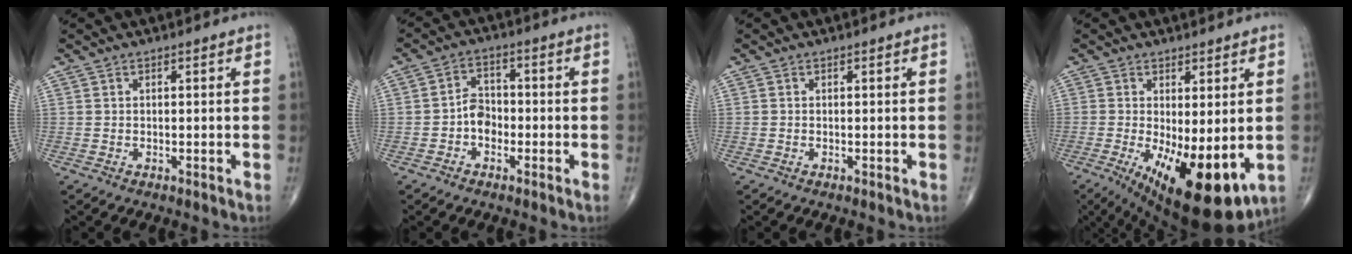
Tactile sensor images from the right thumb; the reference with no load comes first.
{"total": 4.7, "force": [-1.5, 3.5, 2.7], "torque": [-0.028, 0.022, -0.036]}
{"total": 0.0}
{"total": 15.5, "force": [-3.6, 5.8, 13.9], "torque": [-0.203, -0.031, -0.033]}